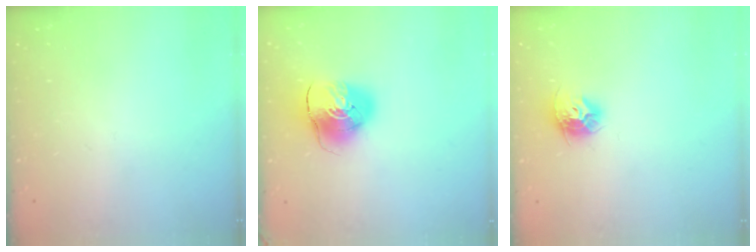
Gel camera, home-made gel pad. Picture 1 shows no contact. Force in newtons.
{"total": 10.2, "press": 10.1, "slide": 1.4}
{"total": 9.9, "press": 9.8, "slide": 0.5}